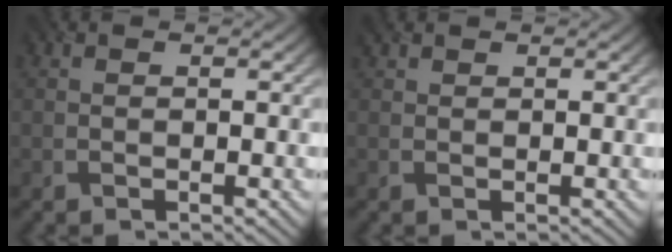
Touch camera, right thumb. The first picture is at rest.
{"total": 0.9, "force": [0.8, 0.4, 0.1], "torque": [-0.007, 0.005, 0.019]}